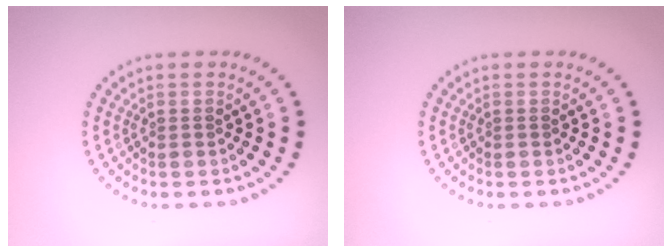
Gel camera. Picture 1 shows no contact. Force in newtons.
{"total": 0.0}